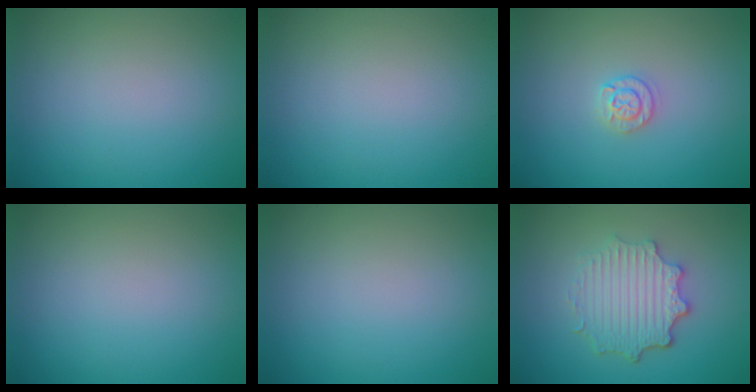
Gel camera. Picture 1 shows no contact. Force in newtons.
{"total": 0.0}
{"total": 1.7, "press": 1.7, "slide": 0.3}
{"total": 0.0}
{"total": 0.0}
{"total": 4.8, "press": 3.7, "slide": 3.1}